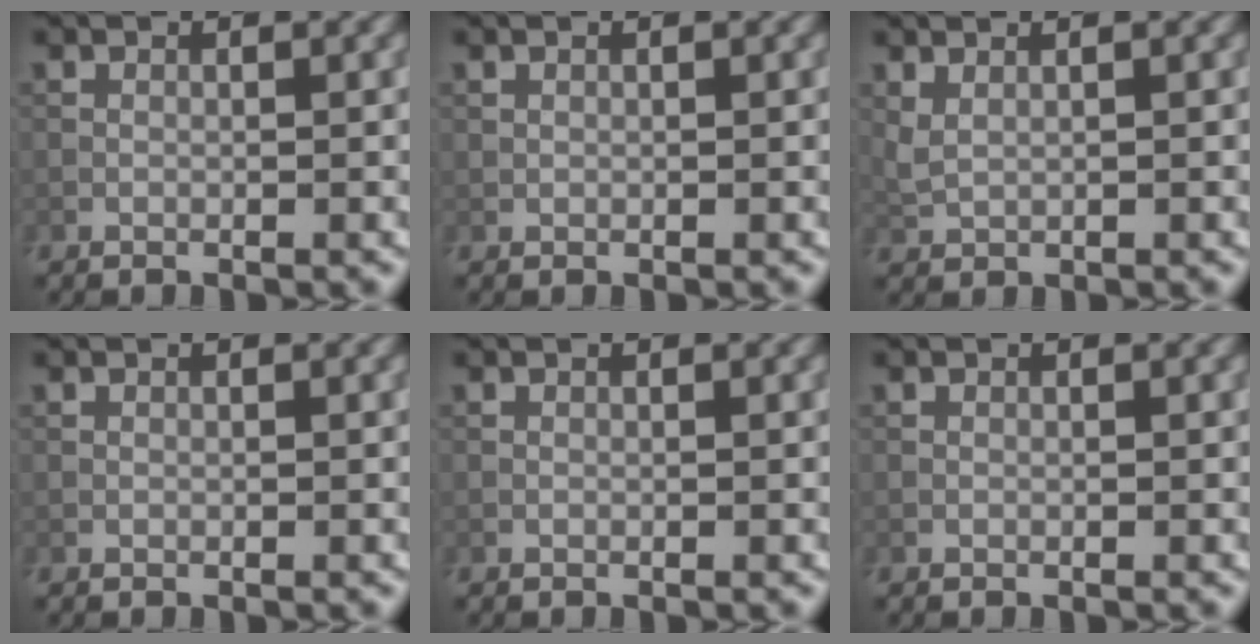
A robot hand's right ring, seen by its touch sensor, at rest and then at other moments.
{"total": 0.0}
{"total": 1.3, "force": [0.8, 0.6, 0.9], "torque": [-0.028, -0.001, 0.022]}
{"total": 0.0}
{"total": 0.0}
{"total": 0.0}